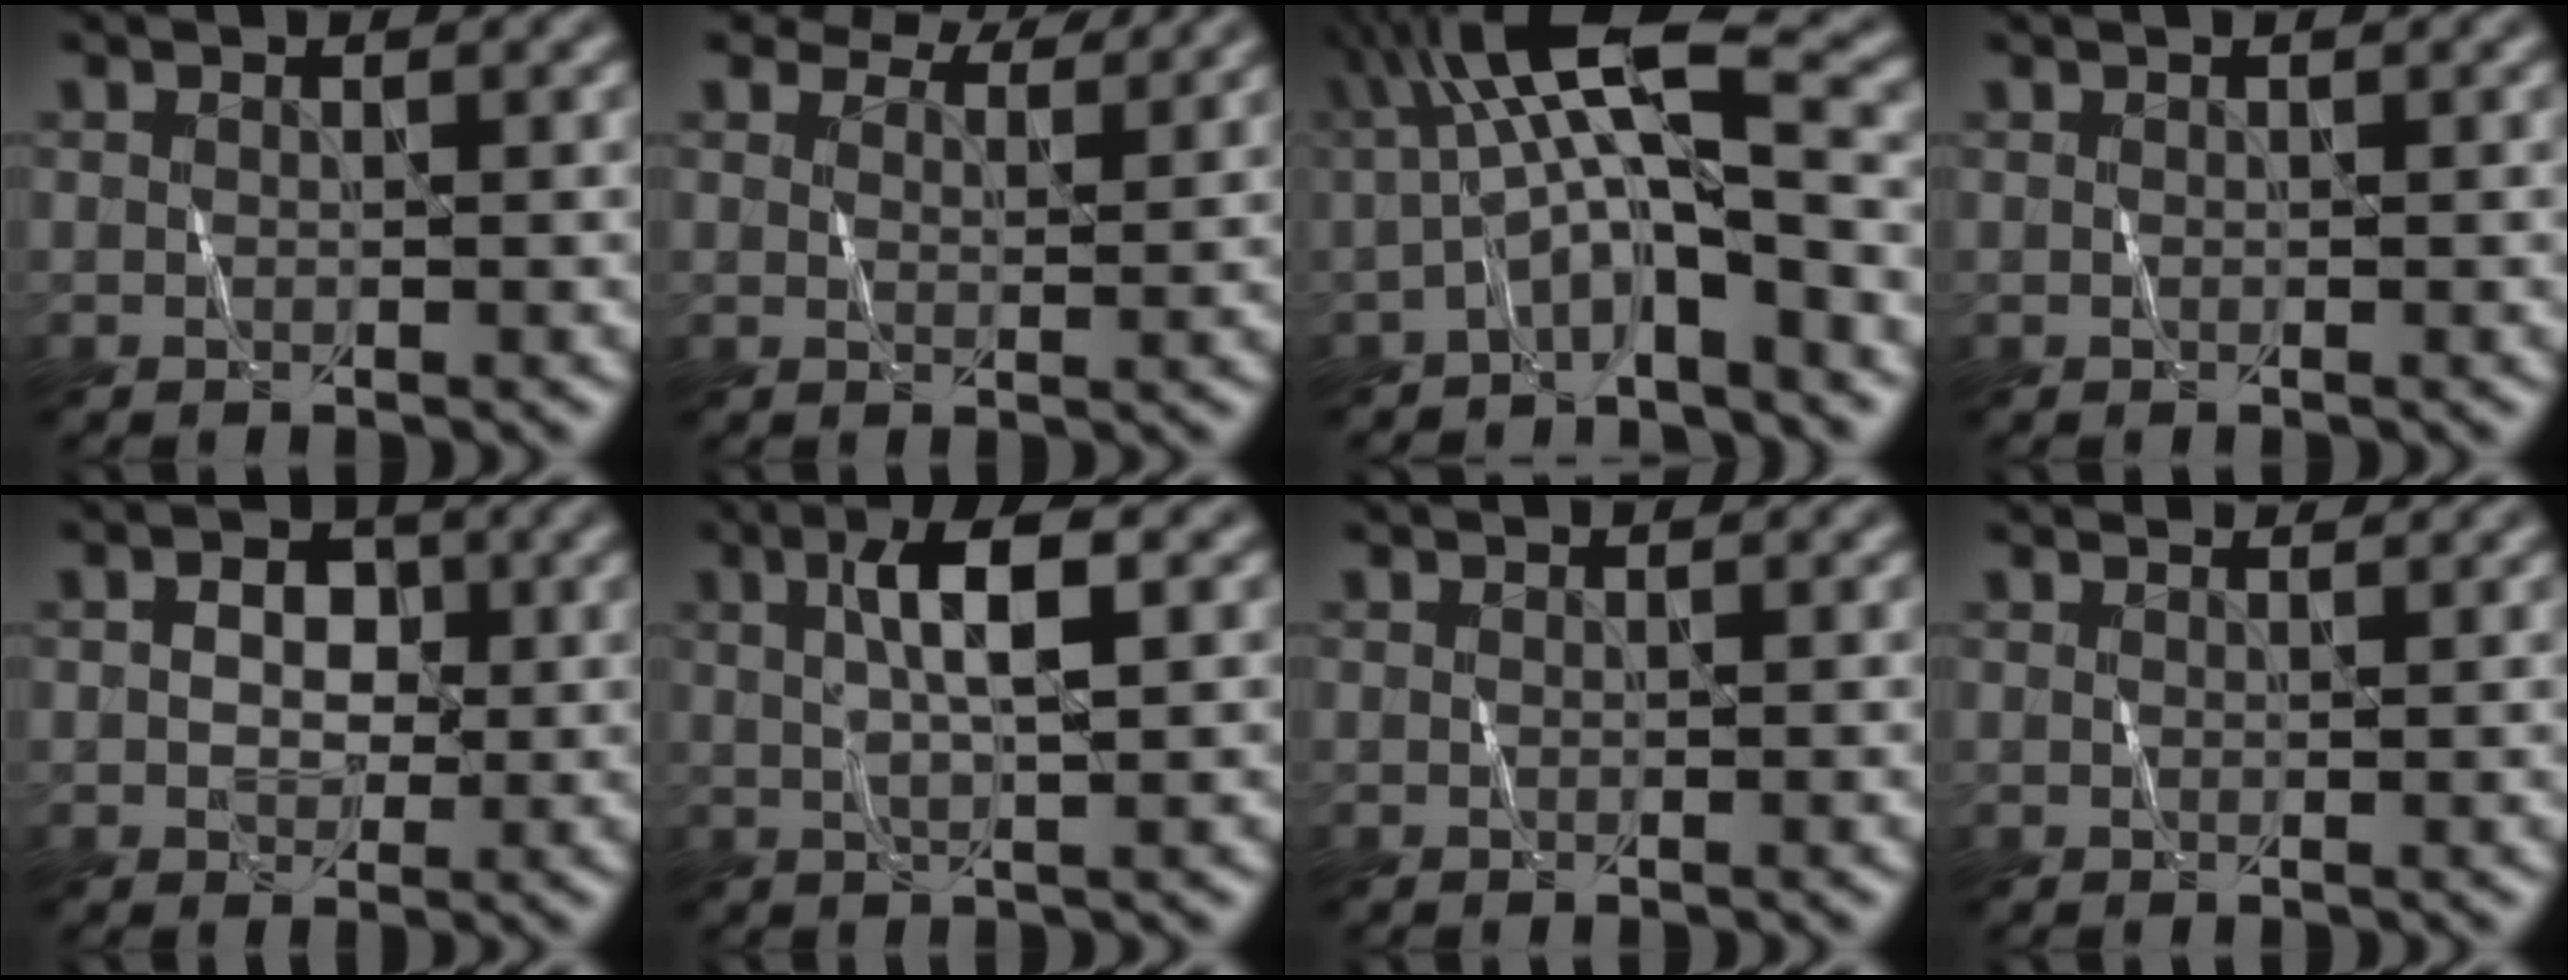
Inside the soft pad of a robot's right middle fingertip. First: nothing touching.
{"total": 5.9, "force": [5.4, 1.6, 1.8], "torque": [-0.045, -0.001, 0.073]}
{"total": 7.3, "force": [-1.3, 1.6, 7.0], "torque": [-0.120, 0.032, -0.038]}
{"total": 0.0}
{"total": 2.5, "force": [0.0, 2.0, 1.5], "torque": [-0.021, 0.003, 0.000]}
{"total": 4.5, "force": [1.1, 1.1, 4.2], "torque": [-0.076, 0.011, 0.018]}
{"total": 0.0}
{"total": 1.5, "force": [1.5, 0.2, 0.1], "torque": [-0.009, 0.004, 0.012]}